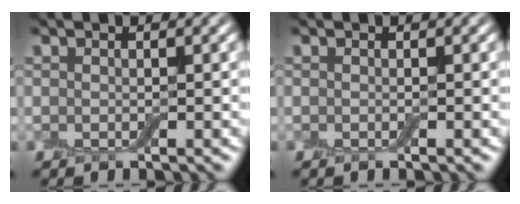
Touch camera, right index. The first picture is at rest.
{"total": 0.0}